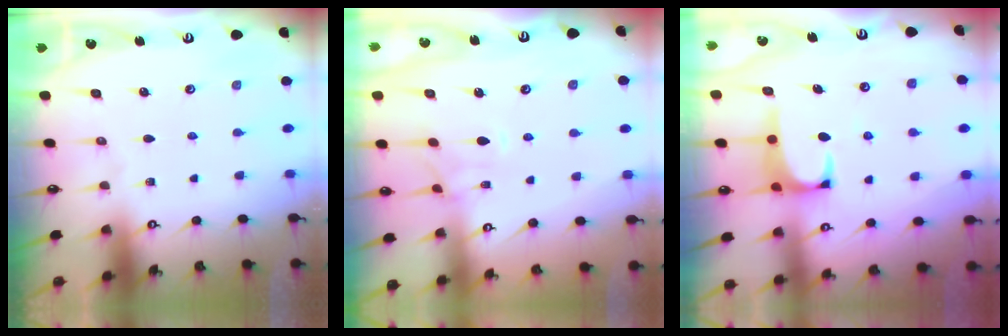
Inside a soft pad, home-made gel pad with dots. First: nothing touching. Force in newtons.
{"total": 1.2, "press": 0.7, "slide": 1.0}
{"total": 1.2, "press": 1.2, "slide": 0.4}